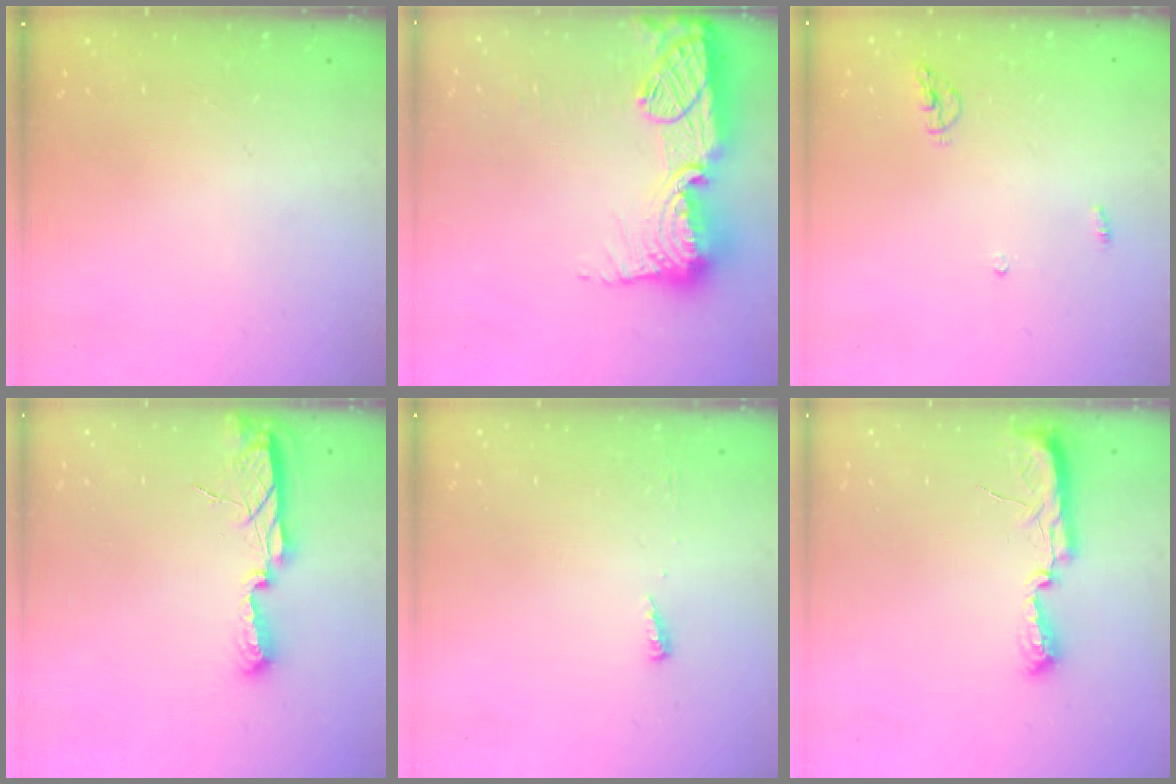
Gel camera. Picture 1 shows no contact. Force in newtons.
{"total": 21.2, "press": 21.2, "slide": 1.2}
{"total": 5.0, "press": 4.9, "slide": 0.2}
{"total": 7.5, "press": 7.5, "slide": 0.8}
{"total": 3.7, "press": 3.7, "slide": 0.5}
{"total": 9.4, "press": 8.3, "slide": 4.5}